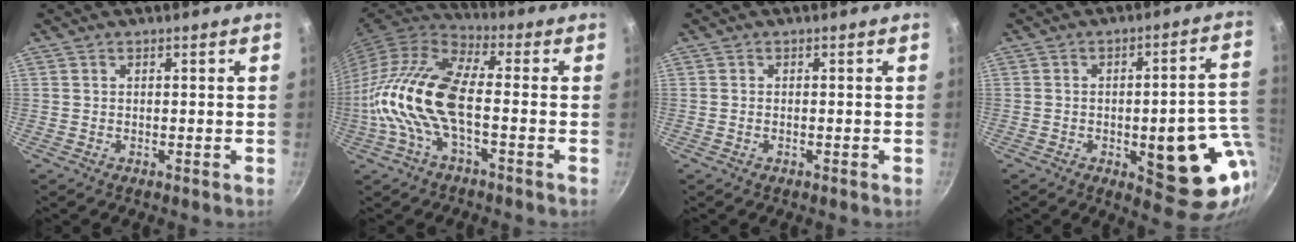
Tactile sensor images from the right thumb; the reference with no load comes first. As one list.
[{"total": 15.8, "force": [-2.8, 6.5, 14.1], "torque": [-0.284, 0.033, -0.071]}, {"total": 0.5, "force": [-0.3, 0.2, 0.4], "torque": [-0.012, 0.004, -0.008]}, {"total": 18.3, "force": [-3.8, 7.2, 16.3], "torque": [-0.149, 0.016, -0.045]}]